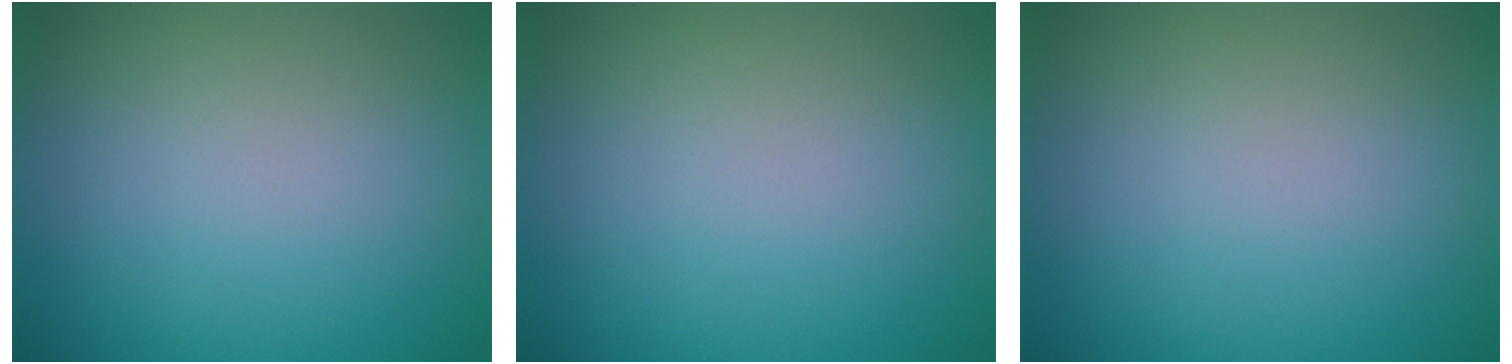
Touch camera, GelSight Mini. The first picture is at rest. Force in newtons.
{"total": 0.0}
{"total": 0.0}